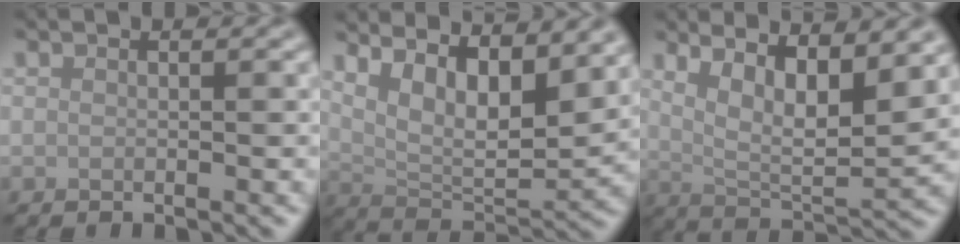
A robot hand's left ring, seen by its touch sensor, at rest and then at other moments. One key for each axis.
{"total": 9.9, "fx": 4.9, "fy": 3.9, "fz": 7.7, "tx": -0.126, "ty": -0.004, "tz": 0.083}
{"total": 9.1, "fx": 4.4, "fy": 2.8, "fz": 7.5, "tx": -0.119, "ty": 0.001, "tz": 0.072}